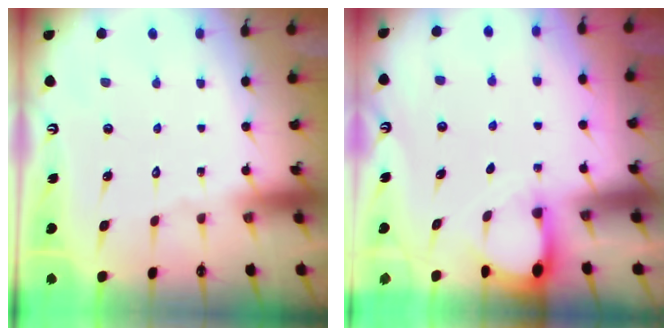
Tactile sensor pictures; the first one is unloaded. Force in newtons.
{"total": 2.9, "press": 2.9, "slide": 0.3}